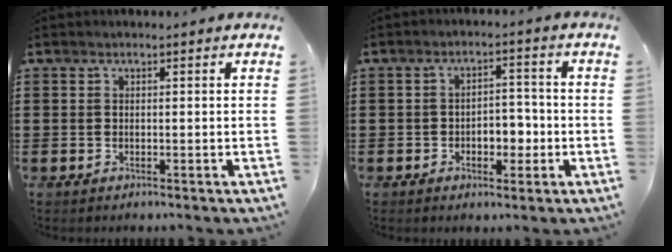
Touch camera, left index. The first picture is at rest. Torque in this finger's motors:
{"motor_torque": [0.14, 0.09, 0.12, 0.04]}